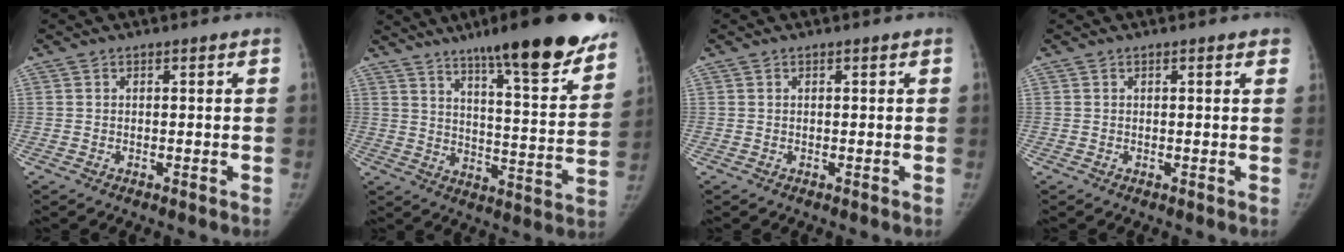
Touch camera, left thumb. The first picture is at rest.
{"total": 23.7, "force": [17.0, 3.7, 16.1], "torque": [-0.205, -0.075, 0.242]}
{"total": 0.0}
{"total": 1.8, "force": [1.1, 0.4, 1.4], "torque": [-0.010, 0.003, 0.010]}